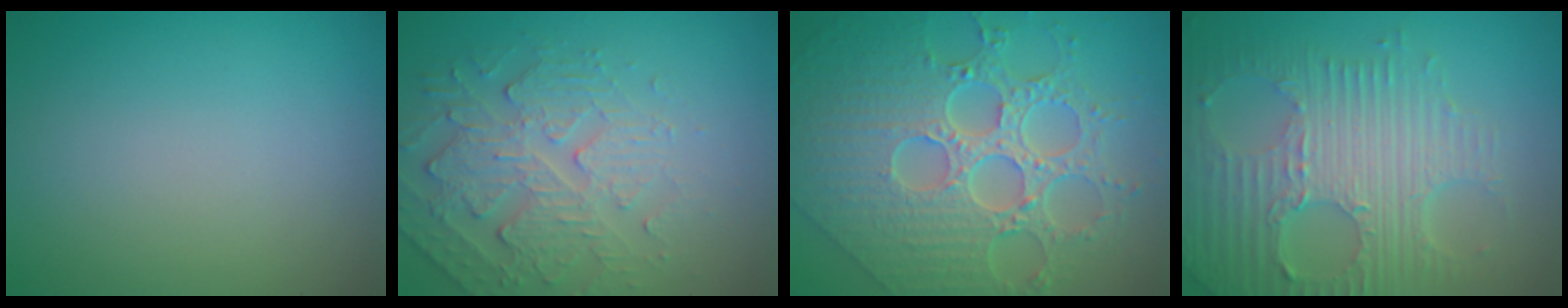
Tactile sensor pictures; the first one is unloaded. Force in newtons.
{"total": 4.8, "press": 3.8, "slide": 3.0}
{"total": 9.4, "press": 7.0, "slide": 6.3}
{"total": 8.1, "press": 5.7, "slide": 5.7}